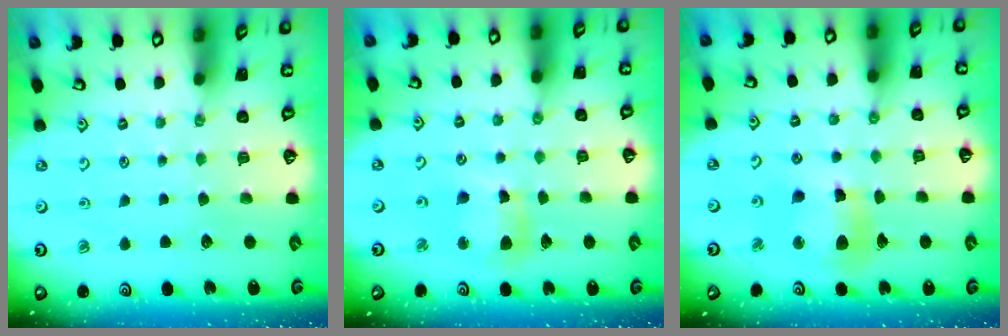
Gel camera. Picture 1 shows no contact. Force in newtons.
{"total": 9.2, "press": 9.1, "slide": 1.0}
{"total": 10.4, "press": 10.2, "slide": 2.0}